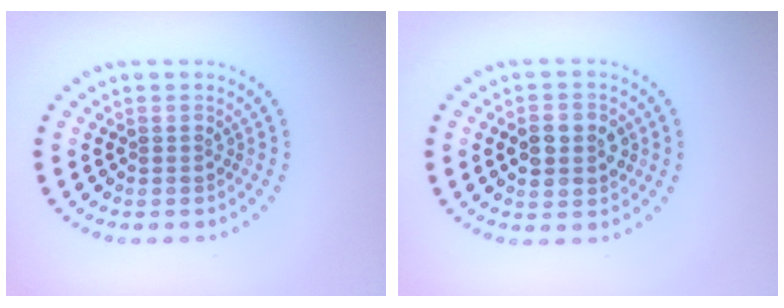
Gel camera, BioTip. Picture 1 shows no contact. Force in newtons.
{"total": 3.8, "press": 3.8, "slide": 0.1}